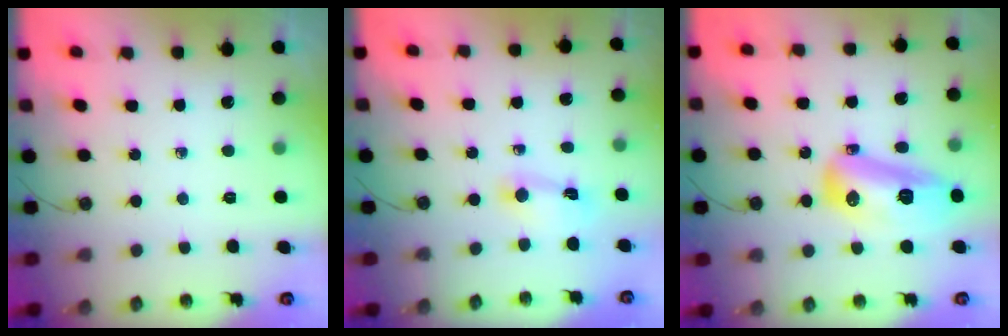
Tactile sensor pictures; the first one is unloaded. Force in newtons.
{"total": 2.7, "press": 2.7, "slide": 0.3}
{"total": 15.9, "press": 15.6, "slide": 2.8}